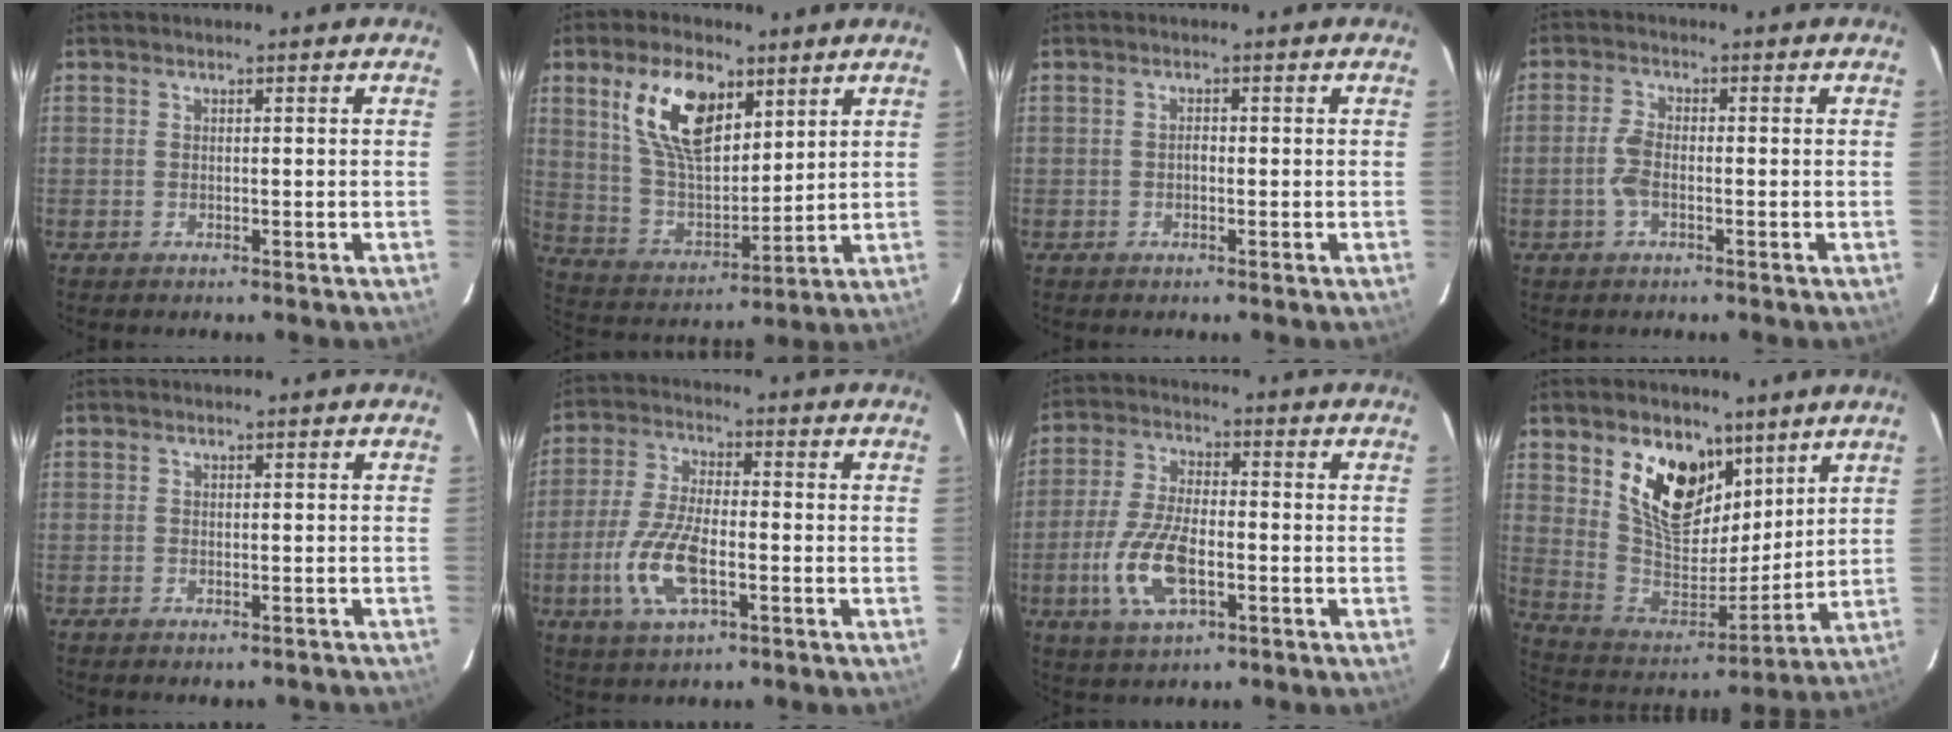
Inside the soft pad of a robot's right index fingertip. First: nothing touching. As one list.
[{"total": 15.7, "force": [7.7, 7.9, 11.2], "torque": [-0.207, 0.008, 0.157]}, {"total": 0.8, "force": [-0.2, 0.6, 0.6], "torque": [-0.010, 0.005, -0.005]}, {"total": 3.5, "force": [-1.1, 1.4, 3.0], "torque": [-0.071, 0.004, -0.023]}, {"total": 3.8, "force": [-3.3, 1.5, 1.2], "torque": [-0.017, -0.004, -0.033]}, {"total": 11.4, "force": [-3.8, 4.3, 9.9], "torque": [-0.214, -0.005, -0.072]}, {"total": 11.8, "force": [-3.8, 5.0, 10.0], "torque": [-0.215, -0.004, -0.069]}, {"total": 17.6, "force": [9.6, 10.1, 10.7], "torque": [-0.204, -0.005, 0.183]}]